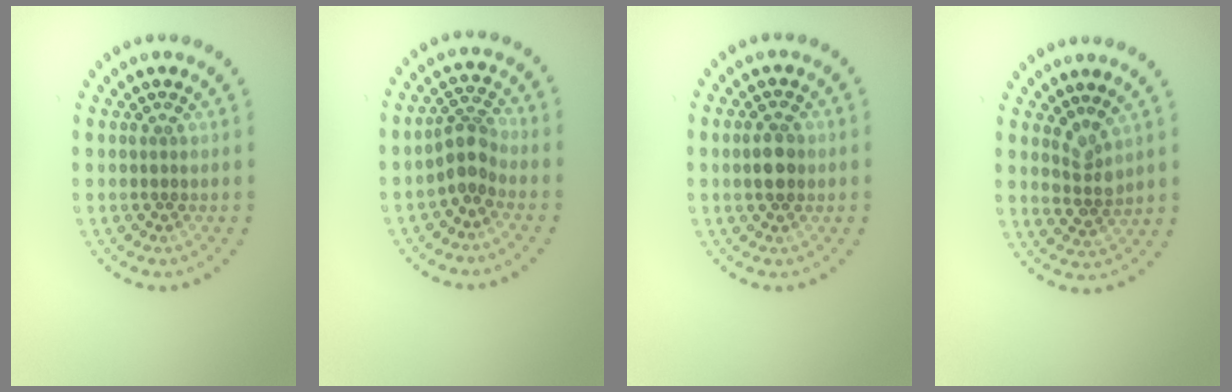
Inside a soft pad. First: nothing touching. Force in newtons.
{"total": 2.6, "press": 2.0, "slide": 1.7}
{"total": 2.9, "press": 2.9, "slide": 0.1}
{"total": 2.1, "press": 1.7, "slide": 1.3}